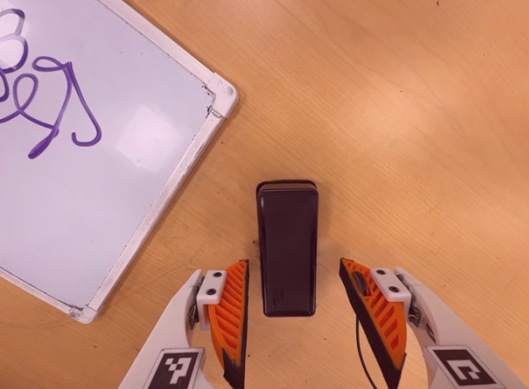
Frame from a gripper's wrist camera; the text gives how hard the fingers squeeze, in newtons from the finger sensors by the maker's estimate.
{"total": 0.0}